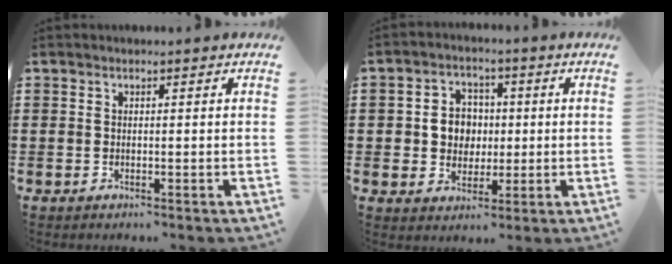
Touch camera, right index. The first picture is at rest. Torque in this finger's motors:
{"motor_torque": [1.25, -0.21, 0.55, 0.13]}